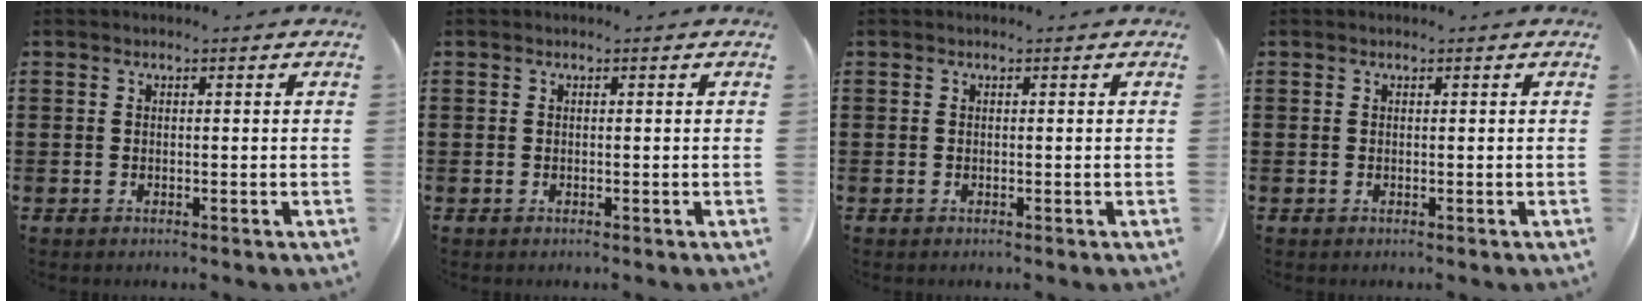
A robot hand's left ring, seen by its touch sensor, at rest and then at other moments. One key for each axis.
{"total": 0.0}
{"total": 0.0}
{"total": 0.0}